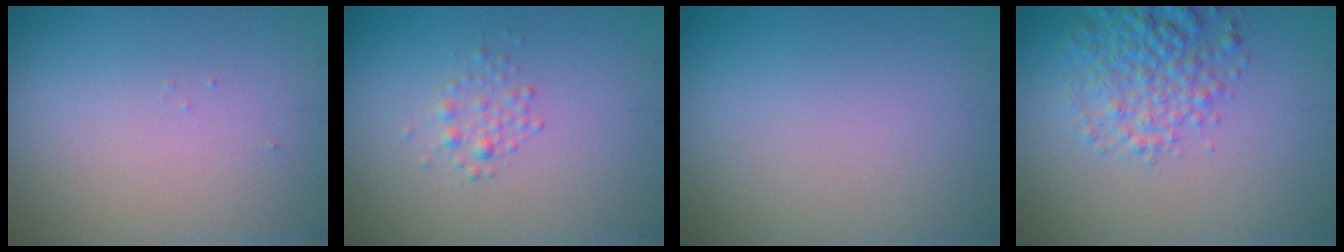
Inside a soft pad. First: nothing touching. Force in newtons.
{"total": 1.2, "press": 1.2, "slide": 0.1}
{"total": 0.0}
{"total": 4.5, "press": 4.5, "slide": 0.2}